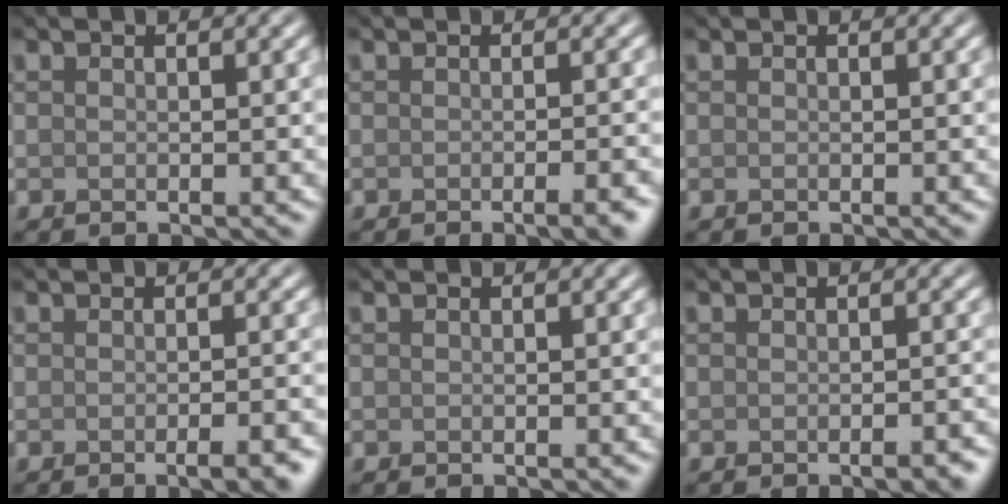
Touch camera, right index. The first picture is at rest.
{"total": 2.8, "force": [-1.3, 0.8, 2.3], "torque": [-0.014, 0.004, -0.019]}
{"total": 0.0}
{"total": 2.8, "force": [-1.3, 0.8, 2.4], "torque": [-0.025, 0.002, -0.019]}
{"total": 0.0}
{"total": 1.7, "force": [-0.9, 0.5, 1.3], "torque": [-0.016, -0.002, -0.010]}